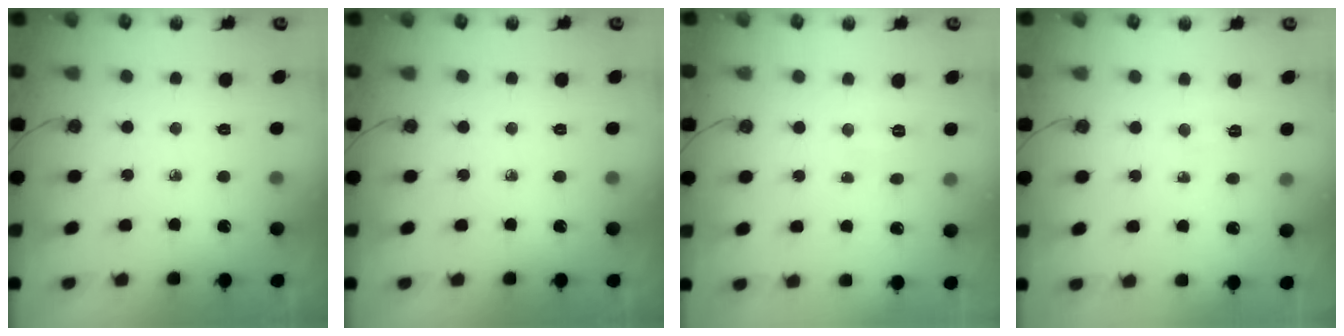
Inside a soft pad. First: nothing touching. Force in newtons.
{"total": 0.0}
{"total": 3.8, "press": 3.8, "slide": 0.4}
{"total": 2.8, "press": 2.8, "slide": 0.5}